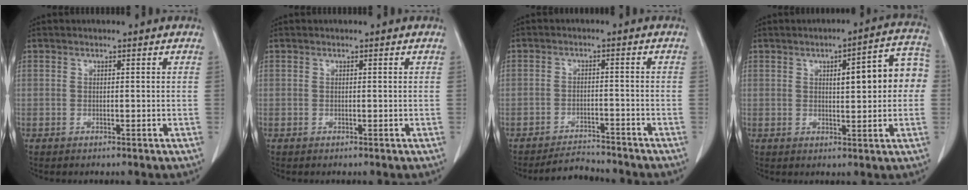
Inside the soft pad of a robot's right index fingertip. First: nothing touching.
{"total": 0.0}
{"total": 4.2, "force": [-4.1, 0.9, -0.2], "torque": [0.004, -0.003, -0.066]}
{"total": 10.3, "force": [1.3, 2.4, 9.9], "torque": [-0.124, 0.034, 0.015]}